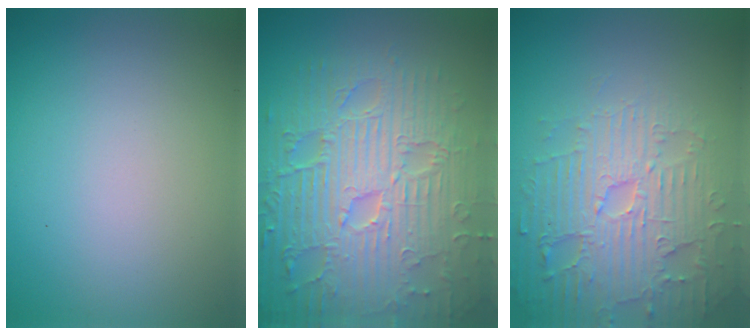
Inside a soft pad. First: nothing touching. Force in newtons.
{"total": 10.8, "press": 7.2, "slide": 8.1}
{"total": 5.1, "press": 5.0, "slide": 1.0}